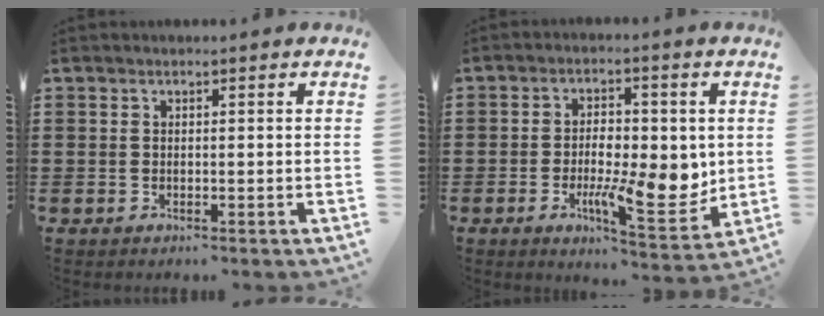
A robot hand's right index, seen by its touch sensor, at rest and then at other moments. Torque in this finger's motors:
{"motor_torque": [2.12, -0.01, 0.48, 0.21]}